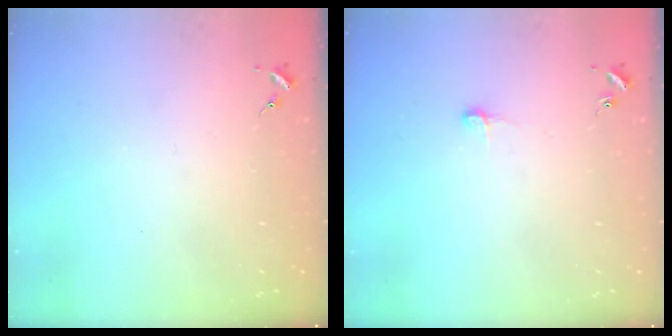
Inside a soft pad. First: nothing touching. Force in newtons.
{"total": 5.4, "press": 5.4, "slide": 0.5}